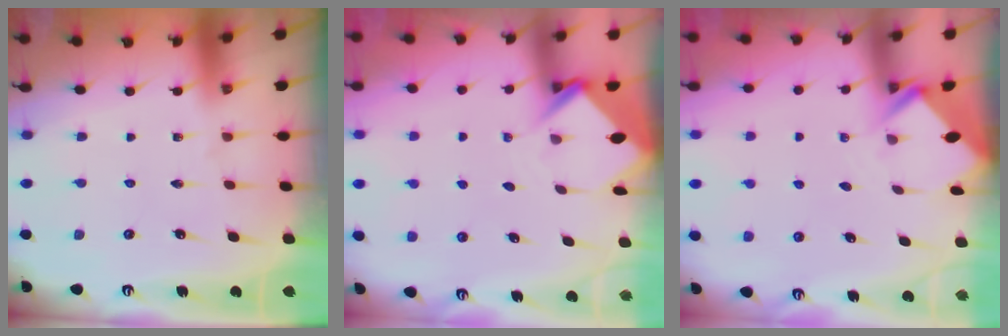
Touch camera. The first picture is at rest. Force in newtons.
{"total": 3.8, "press": 3.8, "slide": 0.2}
{"total": 2.5, "press": 2.5, "slide": 0.2}